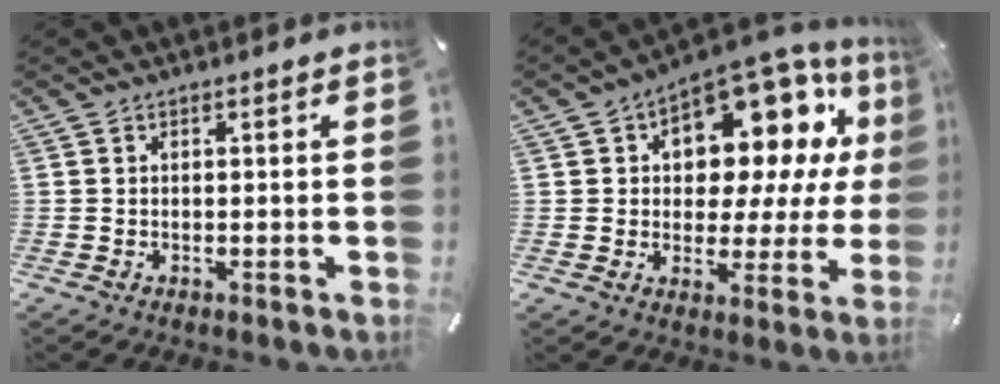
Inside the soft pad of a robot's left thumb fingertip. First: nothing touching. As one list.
[{"total": 14.3, "force": [8.2, 8.8, 7.7], "torque": [-0.108, -0.075, 0.143]}]